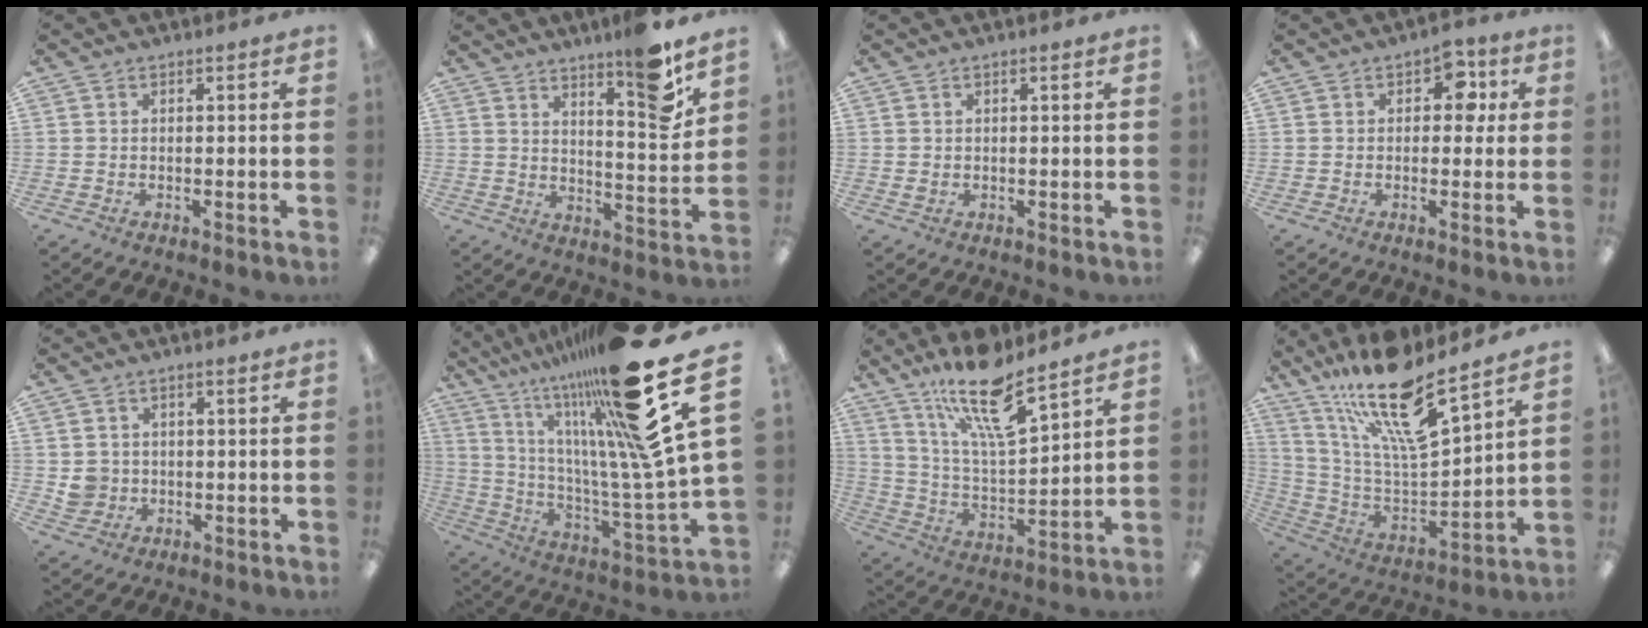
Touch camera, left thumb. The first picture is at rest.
{"total": 11.8, "force": [9.0, 1.5, 7.5], "torque": [-0.091, -0.068, 0.141]}
{"total": 0.8, "force": [0.3, 0.5, 0.5], "torque": [-0.011, 0.004, 0.004]}
{"total": 5.9, "force": [1.9, 3.9, 4.1], "torque": [-0.045, 0.000, 0.025]}
{"total": 4.1, "force": [0.3, 4.0, 0.9], "torque": [-0.008, 0.003, 0.006]}
{"total": 29.1, "force": [16.6, 6.7, 22.9], "torque": [-0.336, -0.106, 0.271]}
{"total": 17.1, "force": [12.8, 4.2, 10.5], "torque": [-0.186, -0.075, 0.213]}
{"total": 19.2, "force": [14.8, 4.0, 11.6], "torque": [-0.211, -0.112, 0.249]}